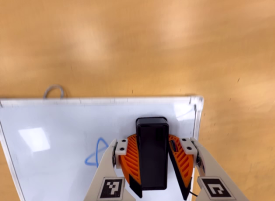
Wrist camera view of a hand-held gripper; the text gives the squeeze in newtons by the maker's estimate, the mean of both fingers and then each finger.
{"total": 11.1, "left": 12.5, "right": 9.7}